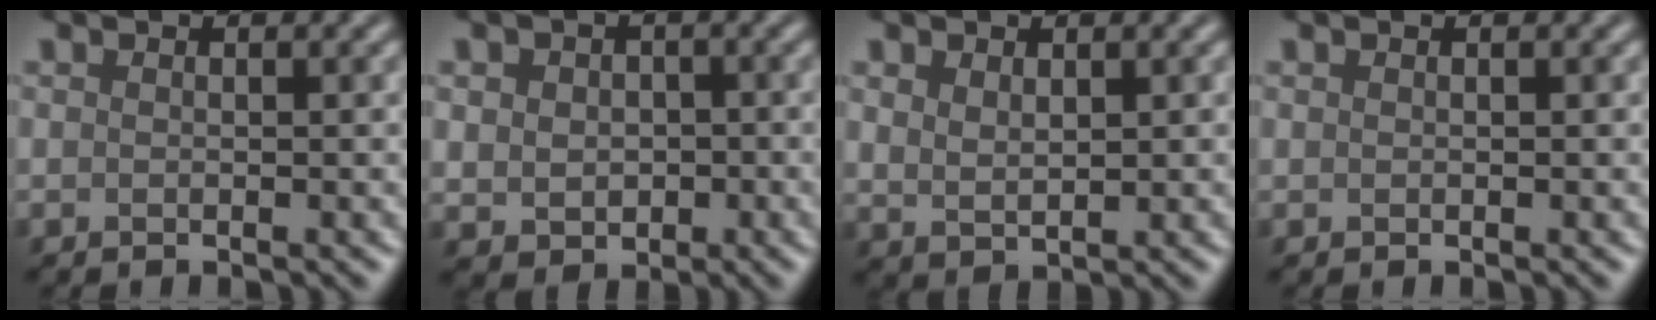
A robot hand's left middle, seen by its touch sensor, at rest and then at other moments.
{"total": 3.6, "force": [0.0, 3.0, 1.8], "torque": [-0.029, -0.003, -0.001]}
{"total": 2.0, "force": [0.9, 1.2, 1.3], "torque": [-0.028, -0.005, 0.024]}
{"total": 0.0}